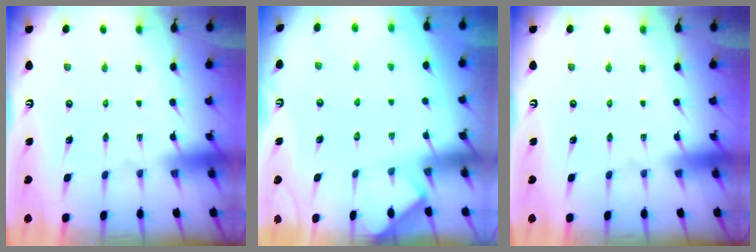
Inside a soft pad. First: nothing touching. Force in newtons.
{"total": 4.3, "press": 4.3, "slide": 0.3}
{"total": 0.0}